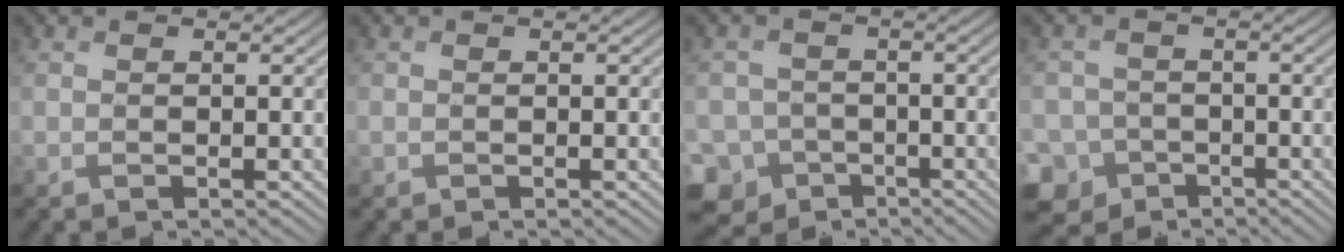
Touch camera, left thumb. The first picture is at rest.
{"total": 0.0}
{"total": 8.3, "force": [-5.4, 6.3, 1.3], "torque": [-0.044, -0.029, -0.096]}
{"total": 7.4, "force": [-4.7, 5.7, 1.0], "torque": [-0.034, -0.030, -0.089]}